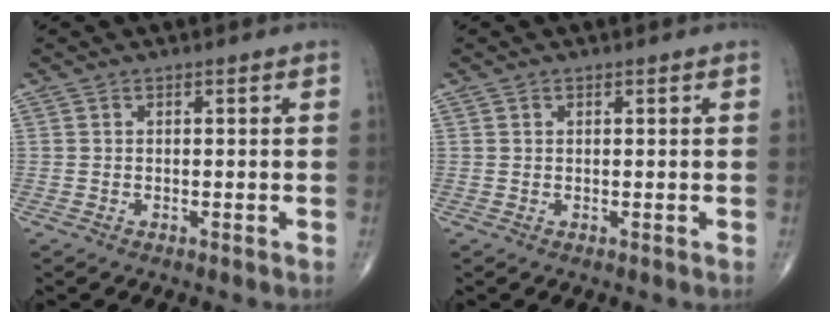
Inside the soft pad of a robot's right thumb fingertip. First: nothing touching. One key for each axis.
{"total": 0.0}